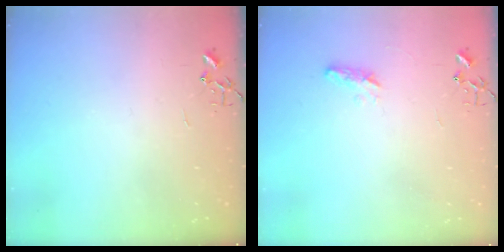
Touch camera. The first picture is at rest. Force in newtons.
{"total": 6.5, "press": 6.4, "slide": 0.7}